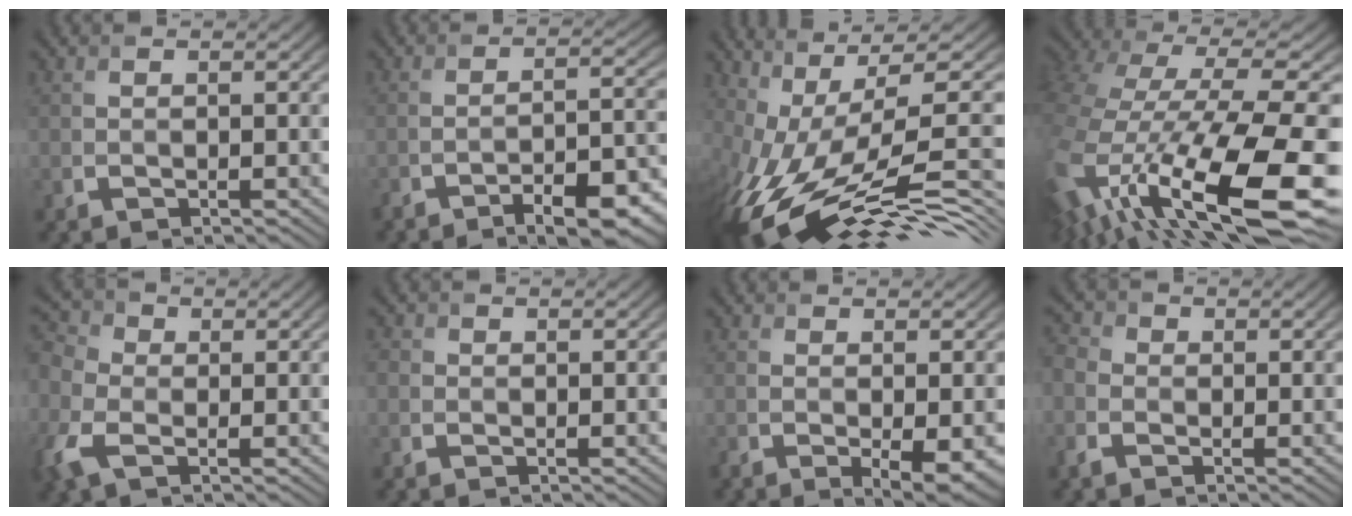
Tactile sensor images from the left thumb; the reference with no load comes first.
{"total": 8.8, "force": [-6.3, 1.6, 5.9], "torque": [-0.081, 0.005, -0.094]}
{"total": 14.7, "force": [-1.9, 4.2, 13.9], "torque": [-0.274, -0.001, -0.011]}
{"total": 16.4, "force": [-4.5, 7.2, 14.0], "torque": [-0.303, -0.055, -0.045]}
{"total": 7.3, "force": [-1.8, 5.0, 5.0], "torque": [-0.154, 0.002, -0.053]}
{"total": 1.4, "force": [-0.1, 1.2, 0.5], "torque": [-0.013, 0.000, -0.008]}
{"total": 3.6, "force": [-1.0, 0.5, 3.5], "torque": [-0.055, -0.011, -0.012]}
{"total": 3.5, "force": [-0.9, 2.7, 2.0], "torque": [-0.058, 0.007, -0.032]}